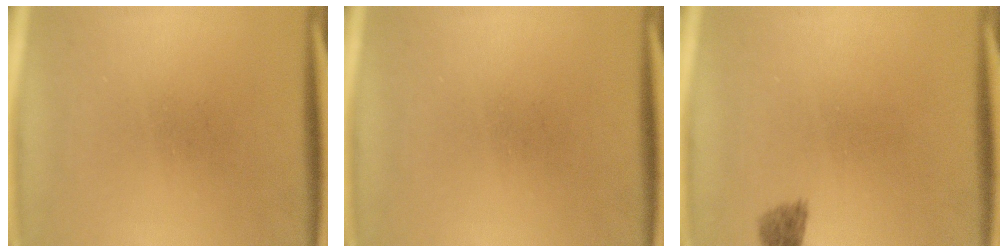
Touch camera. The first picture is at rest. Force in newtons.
{"total": 0.0}
{"total": 1.9}